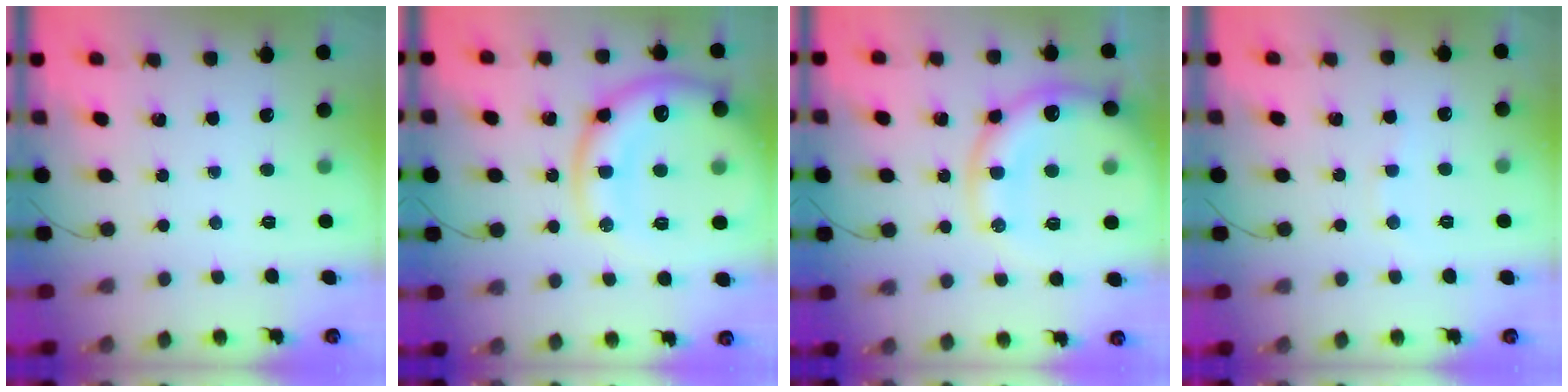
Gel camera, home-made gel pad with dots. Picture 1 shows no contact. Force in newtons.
{"total": 18.5, "press": 18.3, "slide": 2.3}
{"total": 18.8, "press": 18.5, "slide": 3.7}
{"total": 4.7, "press": 4.6, "slide": 1.0}